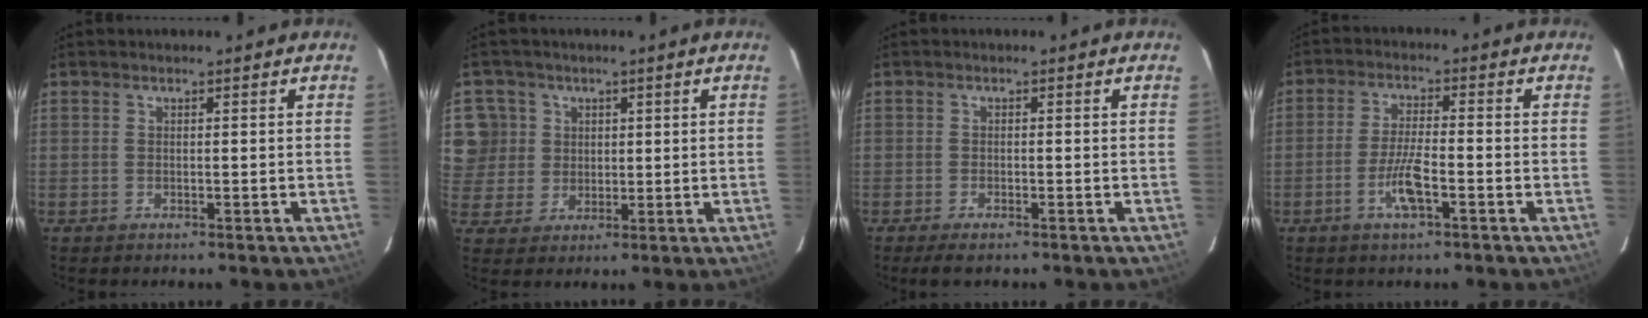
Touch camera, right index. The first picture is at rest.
{"total": 8.2, "force": [2.7, 7.7, 0.4], "torque": [-0.008, 0.023, 0.063]}
{"total": 2.3, "force": [-1.7, 0.7, 1.4], "torque": [-0.030, -0.005, -0.024]}
{"total": 5.7, "force": [-2.4, 0.8, 5.1], "torque": [-0.101, -0.004, -0.046]}